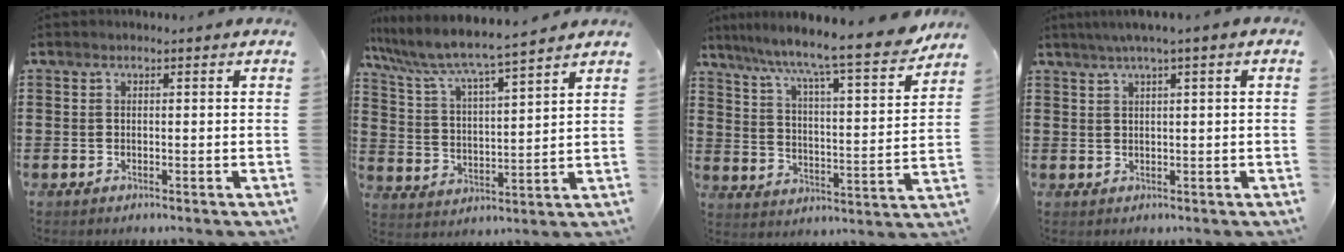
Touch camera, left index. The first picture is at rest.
{"total": 5.7, "force": [5.3, -0.1, 2.2], "torque": [-0.070, -0.036, 0.082]}
{"total": 7.6, "force": [6.6, -0.6, 3.7], "torque": [-0.093, -0.057, 0.099]}
{"total": 2.1, "force": [0.9, -0.3, 1.9], "torque": [-0.035, -0.001, 0.014]}